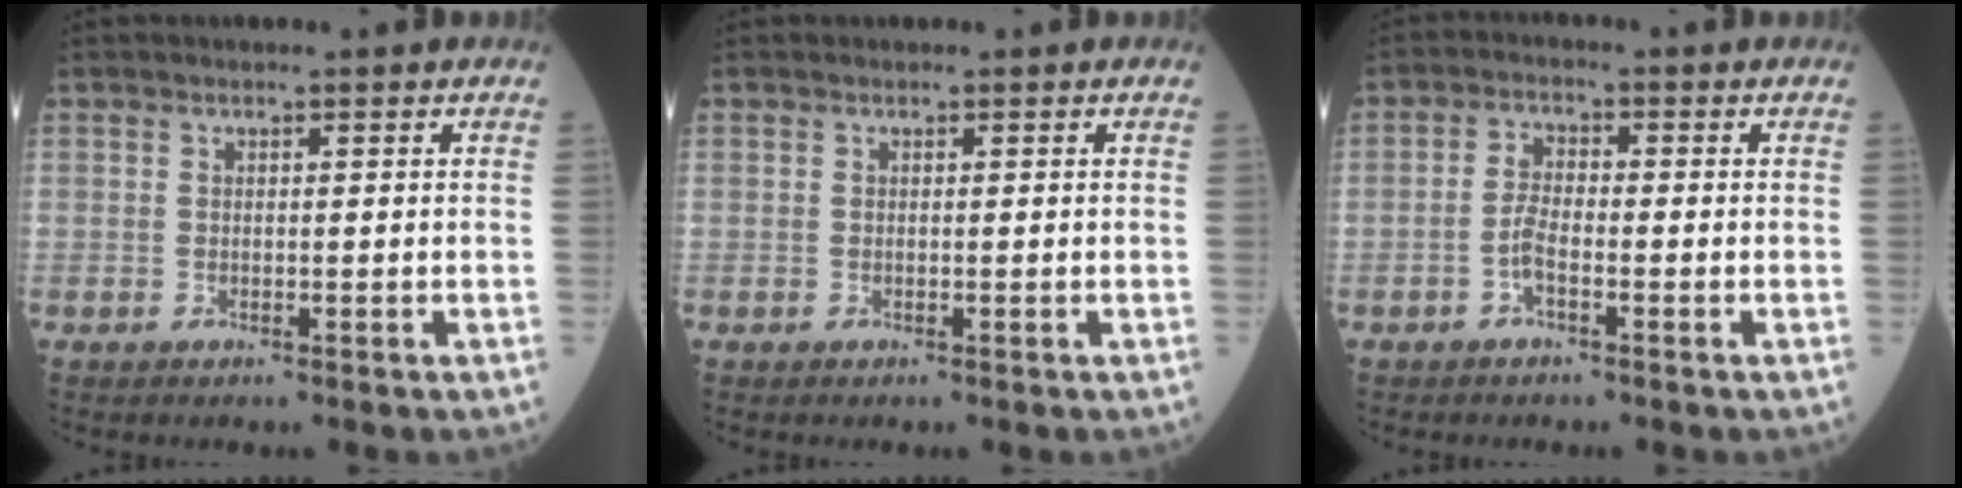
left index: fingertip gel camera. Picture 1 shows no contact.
{"total": 0.0}
{"total": 3.1, "force": [-1.6, 1.0, 2.5], "torque": [-0.059, 0.000, -0.035]}